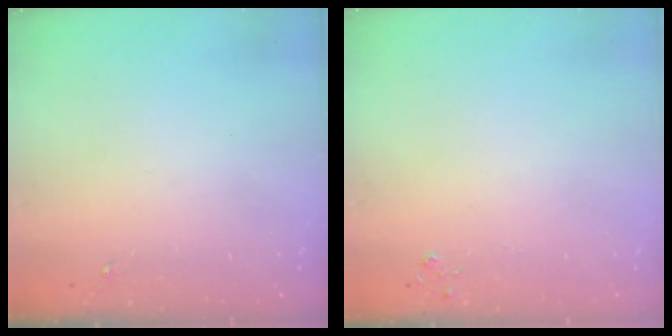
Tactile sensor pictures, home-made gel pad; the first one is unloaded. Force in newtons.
{"total": 2.8, "press": 2.8, "slide": 0.3}